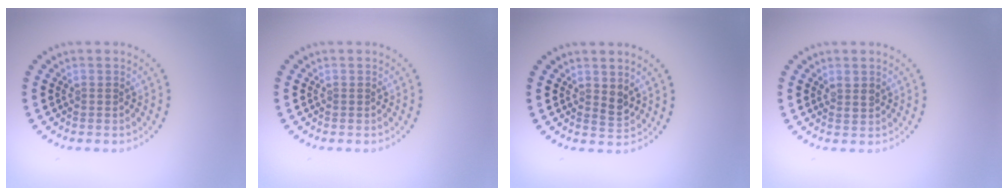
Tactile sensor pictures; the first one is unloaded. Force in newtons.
{"total": 0.0}
{"total": 1.2, "press": 1.1, "slide": 0.5}
{"total": 1.0, "press": 0.9, "slide": 0.5}